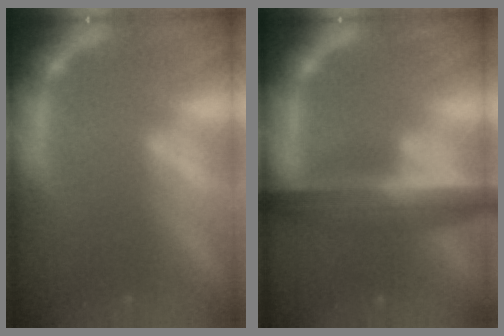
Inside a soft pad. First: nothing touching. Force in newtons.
{"total": 7.5}